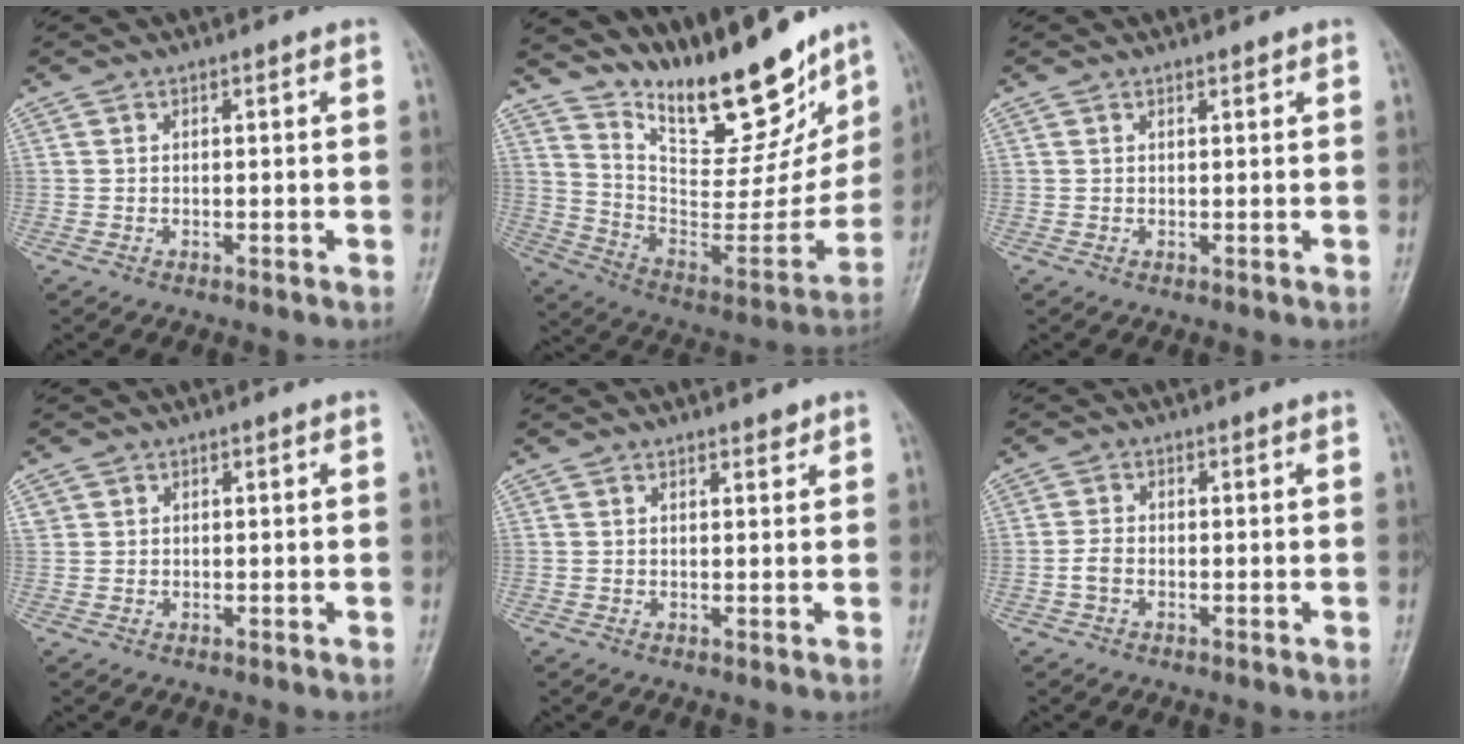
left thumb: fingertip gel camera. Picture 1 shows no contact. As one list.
[{"total": 24.6, "force": [19.1, 7.9, 13.4], "torque": [-0.161, -0.105, 0.315]}, {"total": 0.6, "force": [0.5, 0.2, 0.2], "torque": [-0.004, -0.003, 0.007]}, {"total": 1.3, "force": [0.4, 1.3, 0.2], "torque": [0.010, 0.000, 0.005]}, {"total": 1.4, "force": [1.2, 0.6, 0.5], "torque": [0.001, -0.008, 0.015]}, {"total": 2.2, "force": [-0.8, 1.4, 1.4], "torque": [-0.032, 0.007, -0.020]}]